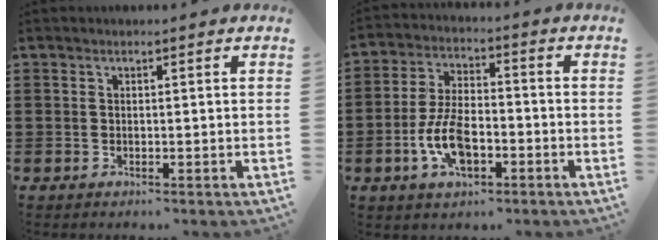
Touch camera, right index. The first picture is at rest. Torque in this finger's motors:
{"motor_torque": [1.00, 1.13, 0.28, 0.21]}